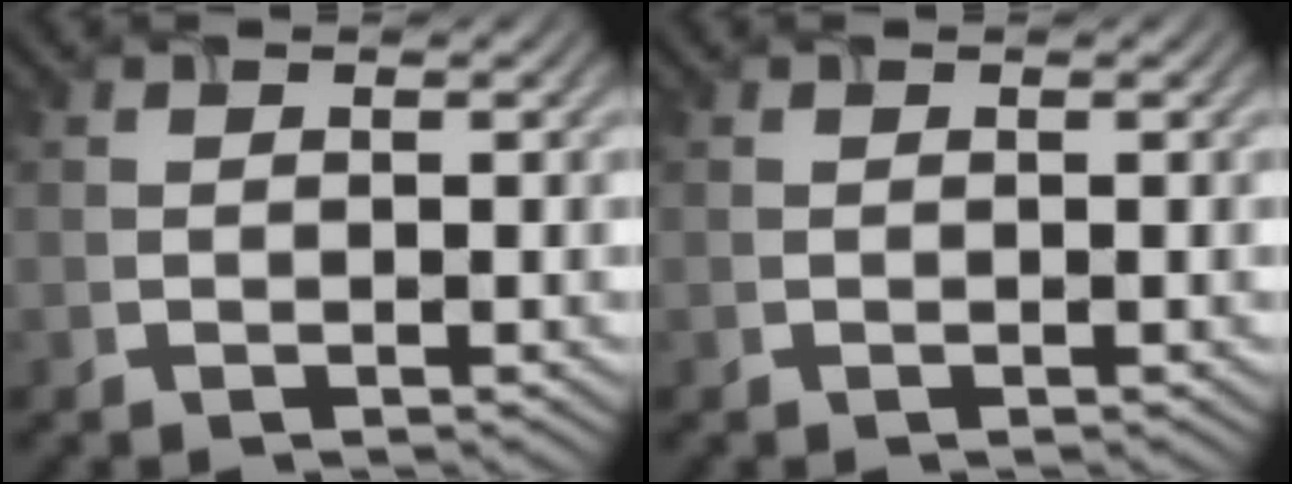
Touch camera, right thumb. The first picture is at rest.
{"total": 0.0}